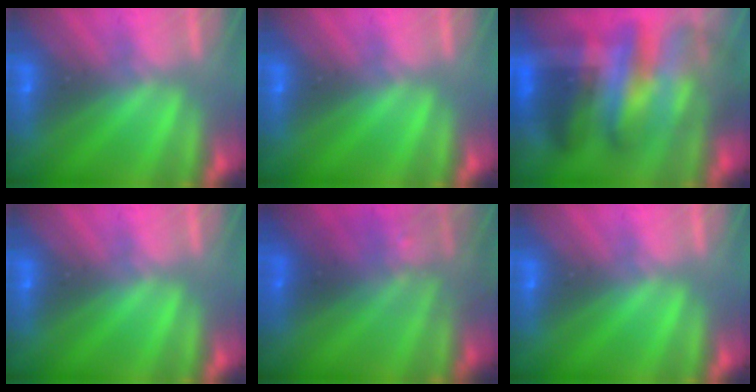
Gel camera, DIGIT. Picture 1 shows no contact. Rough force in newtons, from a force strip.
{"total": 0.0}
{"total": 9.3}
{"total": 0.0}
{"total": 3.0}
{"total": 0.0}